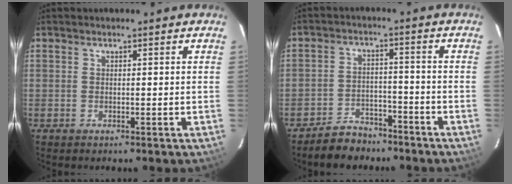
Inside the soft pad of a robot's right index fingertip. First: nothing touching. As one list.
[{"total": 7.2, "force": [-5.9, 4.0, 1.3], "torque": [-0.046, 0.017, -0.086]}]